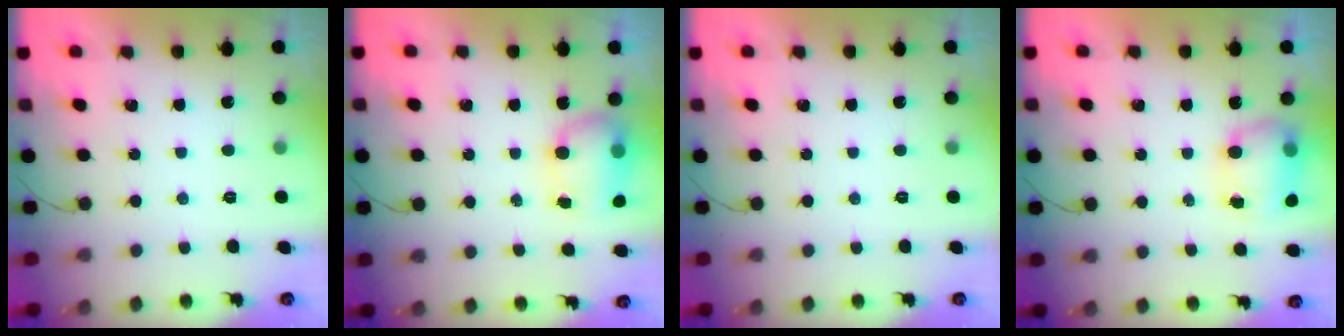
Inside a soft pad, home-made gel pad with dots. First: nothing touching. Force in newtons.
{"total": 7.9, "press": 7.6, "slide": 2.3}
{"total": 0.0}
{"total": 7.7, "press": 7.6, "slide": 1.1}